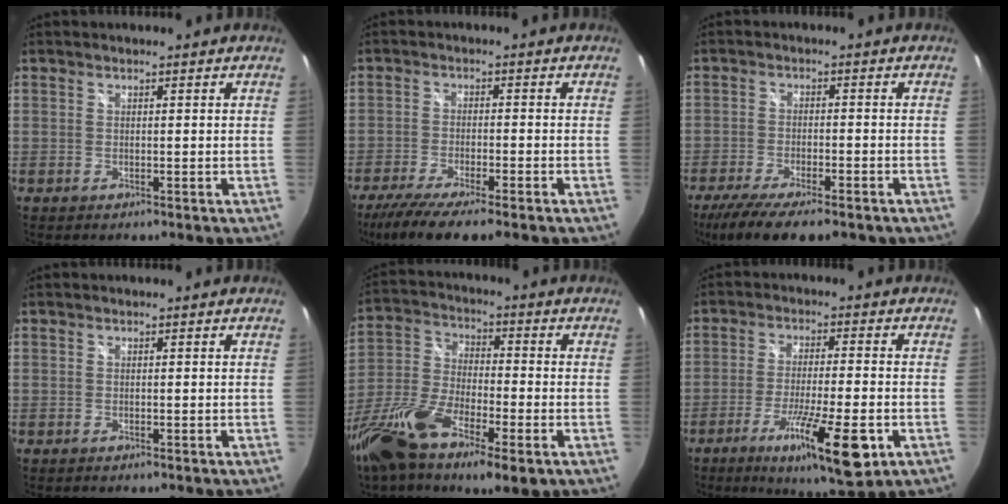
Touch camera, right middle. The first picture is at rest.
{"total": 11.4, "force": [-8.6, 1.3, 7.3], "torque": [-0.153, -0.042, -0.141]}
{"total": 14.5, "force": [-10.6, 4.1, 8.9], "torque": [-0.181, -0.050, -0.165]}
{"total": 0.0}
{"total": 17.5, "force": [-9.7, 5.3, 13.5], "torque": [-0.289, -0.043, -0.191]}
{"total": 14.2, "force": [-6.3, 2.0, 12.6], "torque": [-0.231, -0.041, -0.099]}